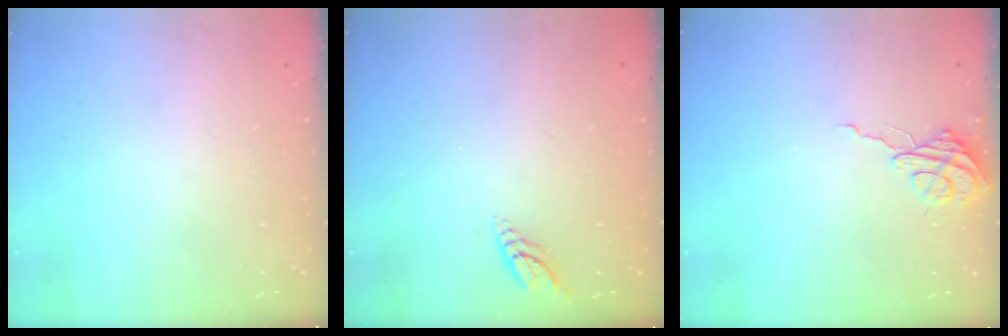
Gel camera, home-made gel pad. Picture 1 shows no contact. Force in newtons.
{"total": 4.3, "press": 4.3, "slide": 0.3}
{"total": 6.9, "press": 6.9, "slide": 0.6}